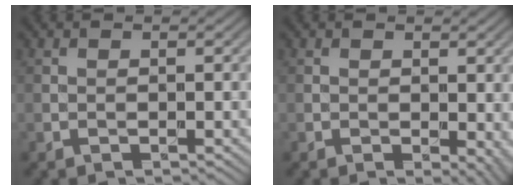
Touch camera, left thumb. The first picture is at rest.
{"total": 2.9, "force": [-0.2, 1.6, 2.5], "torque": [-0.024, -0.006, -0.001]}